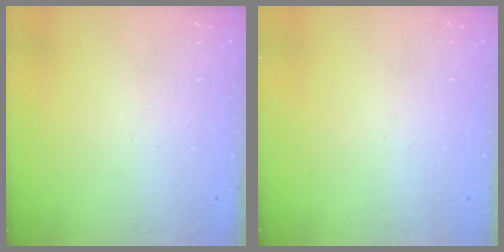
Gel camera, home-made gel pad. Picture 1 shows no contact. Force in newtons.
{"total": 0.0}